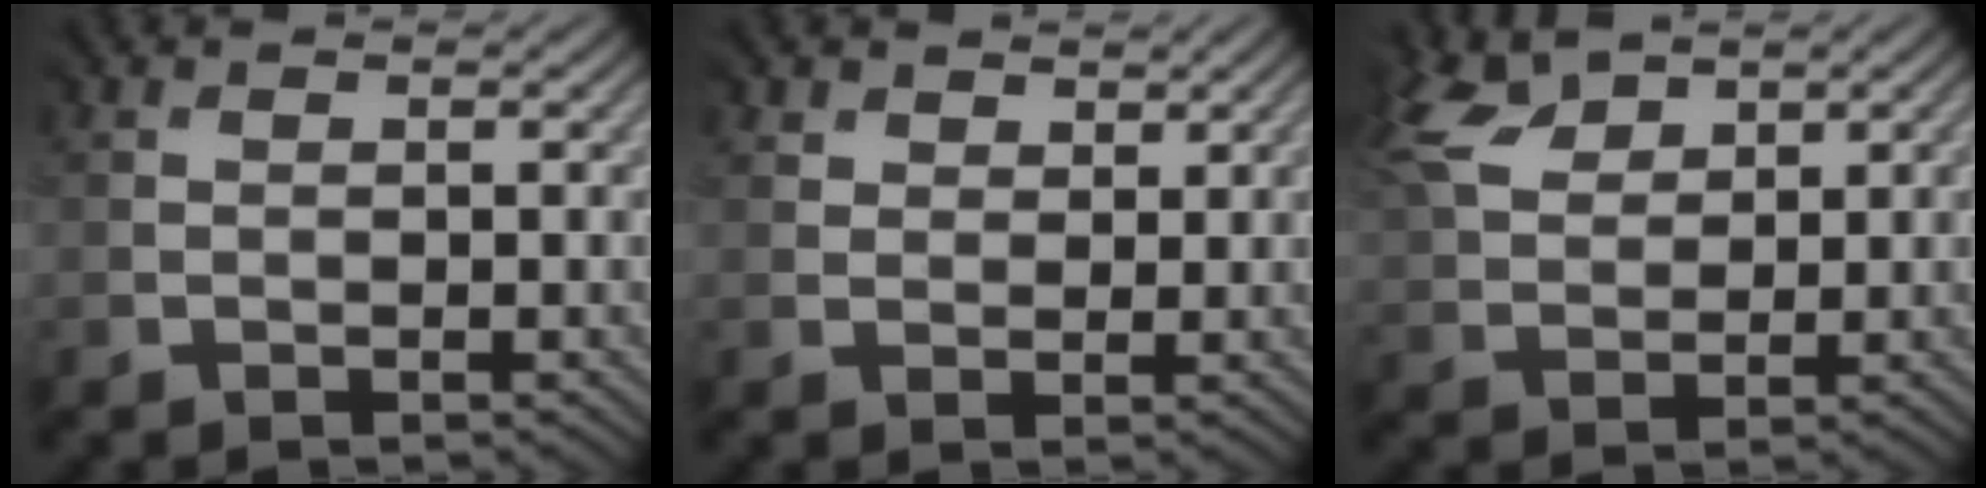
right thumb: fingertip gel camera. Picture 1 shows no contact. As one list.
[{"total": 2.6, "force": [2.3, 1.3, -0.2], "torque": [-0.009, -0.001, 0.040]}, {"total": 6.7, "force": [5.0, 3.1, 3.3], "torque": [-0.116, 0.024, 0.101]}]